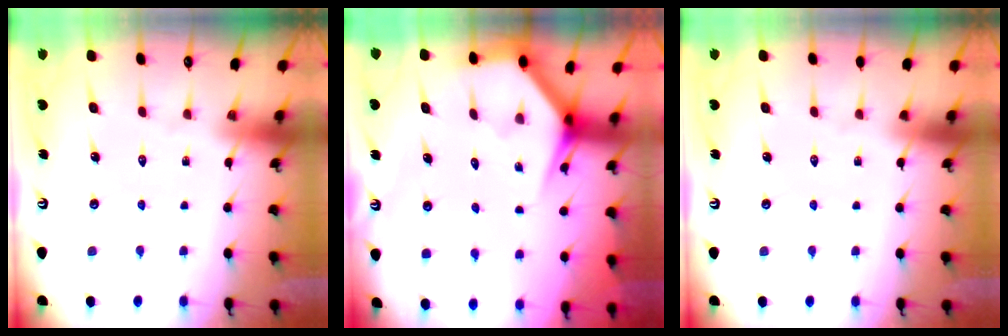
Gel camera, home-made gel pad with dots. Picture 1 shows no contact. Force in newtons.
{"total": 3.2, "press": 3.2, "slide": 0.2}
{"total": 0.0}